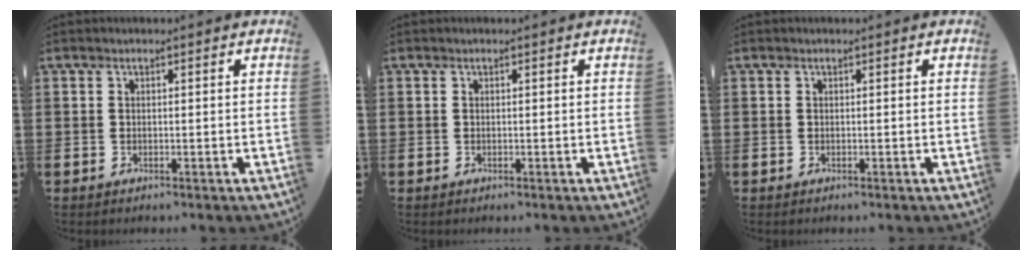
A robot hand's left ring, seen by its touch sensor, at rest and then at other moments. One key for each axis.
{"total": 0.0}
{"total": 0.0}